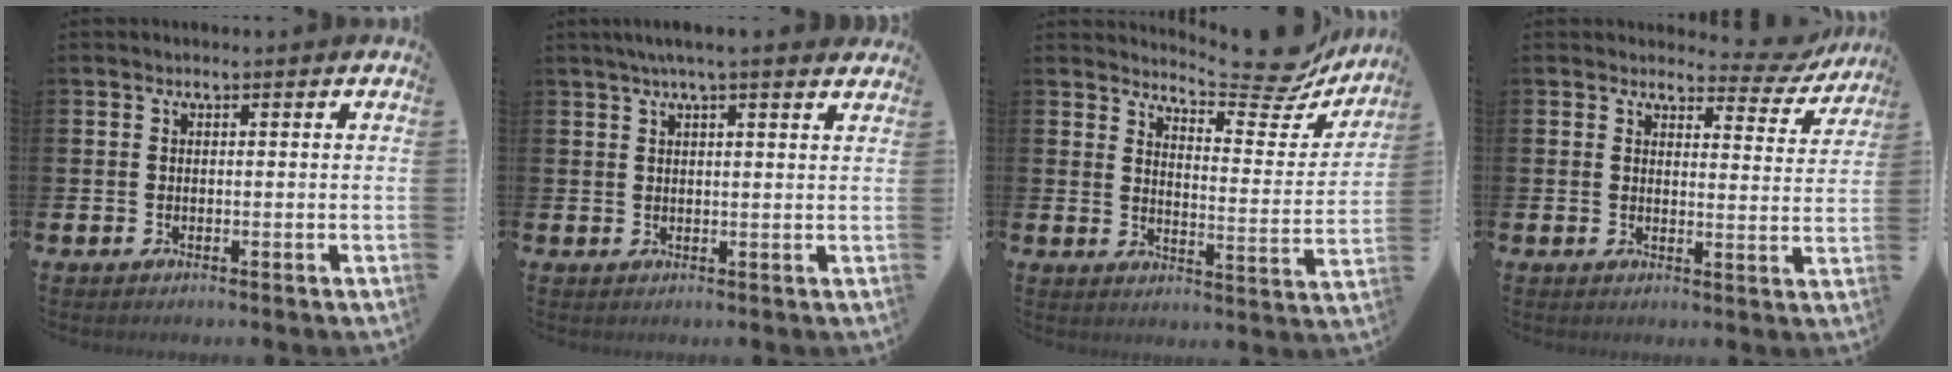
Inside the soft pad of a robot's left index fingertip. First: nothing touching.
{"total": 3.4, "force": [2.8, 0.0, 2.0], "torque": [-0.040, -0.003, 0.048]}
{"total": 9.4, "force": [8.8, 1.2, 3.2], "torque": [-0.053, -0.066, 0.151]}
{"total": 3.3, "force": [3.0, 1.4, 0.6], "torque": [-0.005, -0.025, 0.044]}